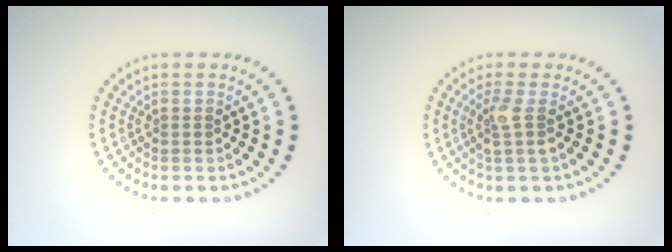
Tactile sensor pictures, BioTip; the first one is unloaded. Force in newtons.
{"total": 1.8, "press": 1.5, "slide": 1.1}